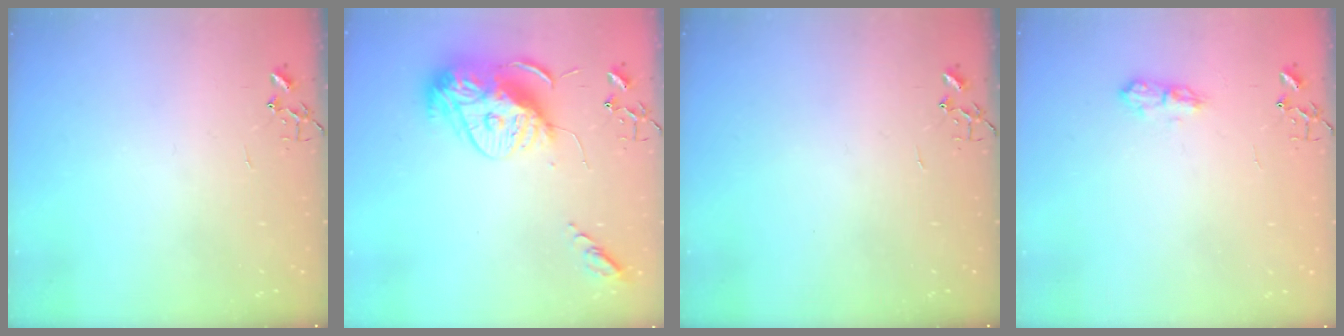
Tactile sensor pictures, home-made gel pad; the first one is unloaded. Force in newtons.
{"total": 15.2, "press": 15.2, "slide": 1.4}
{"total": 0.0}
{"total": 9.0, "press": 9.0, "slide": 1.0}